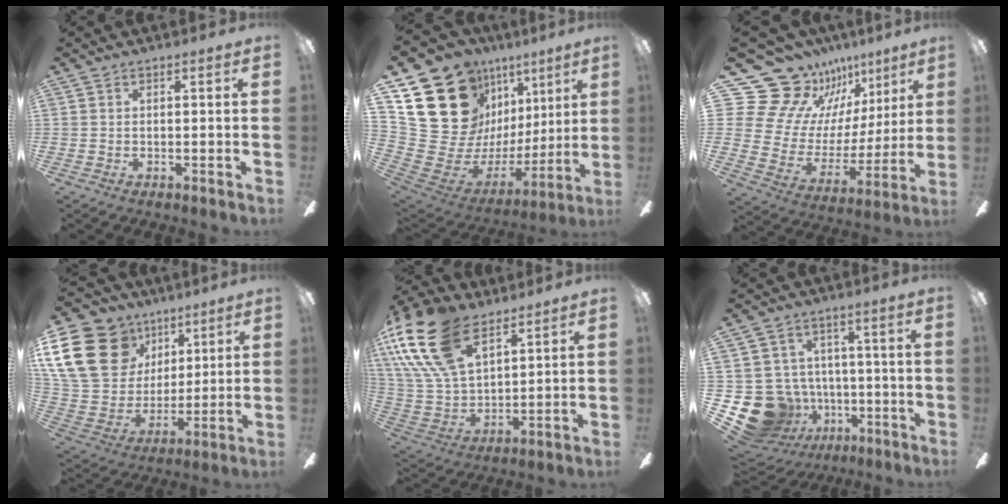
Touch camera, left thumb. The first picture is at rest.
{"total": 23.7, "force": [12.4, 17.2, 10.4], "torque": [-0.205, -0.093, 0.271]}
{"total": 18.7, "force": [13.8, 11.3, 5.7], "torque": [-0.121, -0.114, 0.274]}
{"total": 22.7, "force": [10.1, 17.0, 11.1], "torque": [-0.236, -0.032, 0.200]}
{"total": 22.9, "force": [12.2, 12.4, 14.8], "torque": [-0.331, -0.045, 0.219]}
{"total": 17.3, "force": [-6.2, 14.5, 7.1], "torque": [-0.155, 0.041, -0.074]}